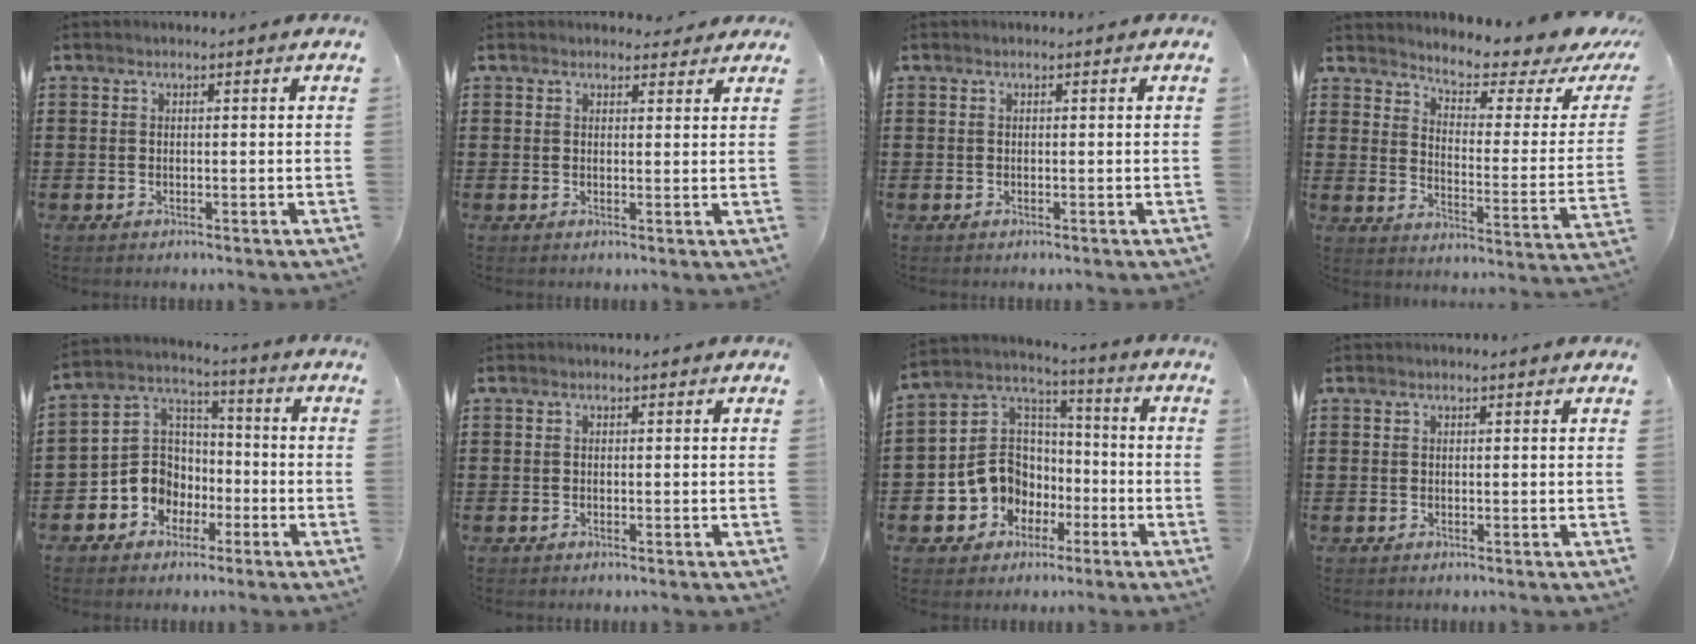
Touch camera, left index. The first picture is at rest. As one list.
[{"total": 2.0, "force": [1.9, 0.8, 0.3], "torque": [-0.003, 0.000, 0.034]}, {"total": 0.0}, {"total": 4.6, "force": [4.0, 0.4, 2.1], "torque": [-0.058, -0.036, 0.059]}, {"total": 7.7, "force": [-2.8, 7.1, 1.4], "torque": [-0.070, 0.007, -0.059]}, {"total": 0.0}, {"total": 9.3, "force": [-3.0, 8.6, 1.8], "torque": [-0.080, 0.010, -0.055]}, {"total": 0.0}]